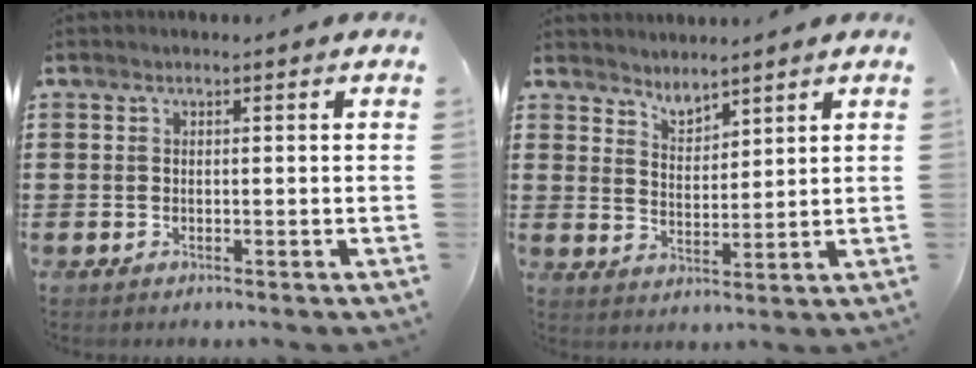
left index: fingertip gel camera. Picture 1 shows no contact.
{"total": 3.3, "force": [3.3, 0.3, 0.1], "torque": [-0.012, -0.009, 0.062]}